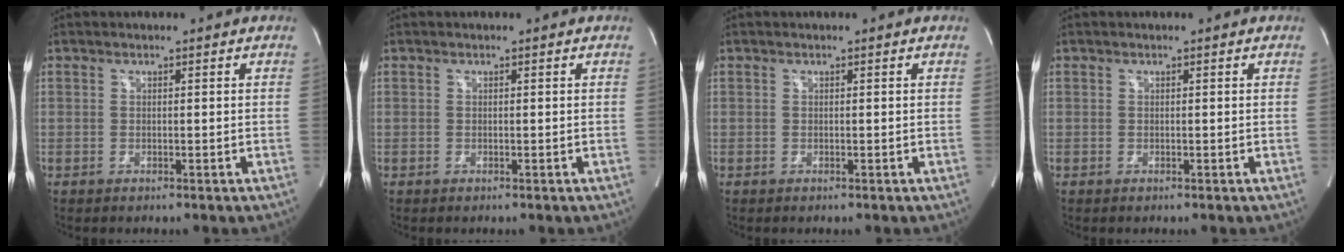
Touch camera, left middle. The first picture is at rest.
{"total": 0.0}
{"total": 0.0}
{"total": 0.0}